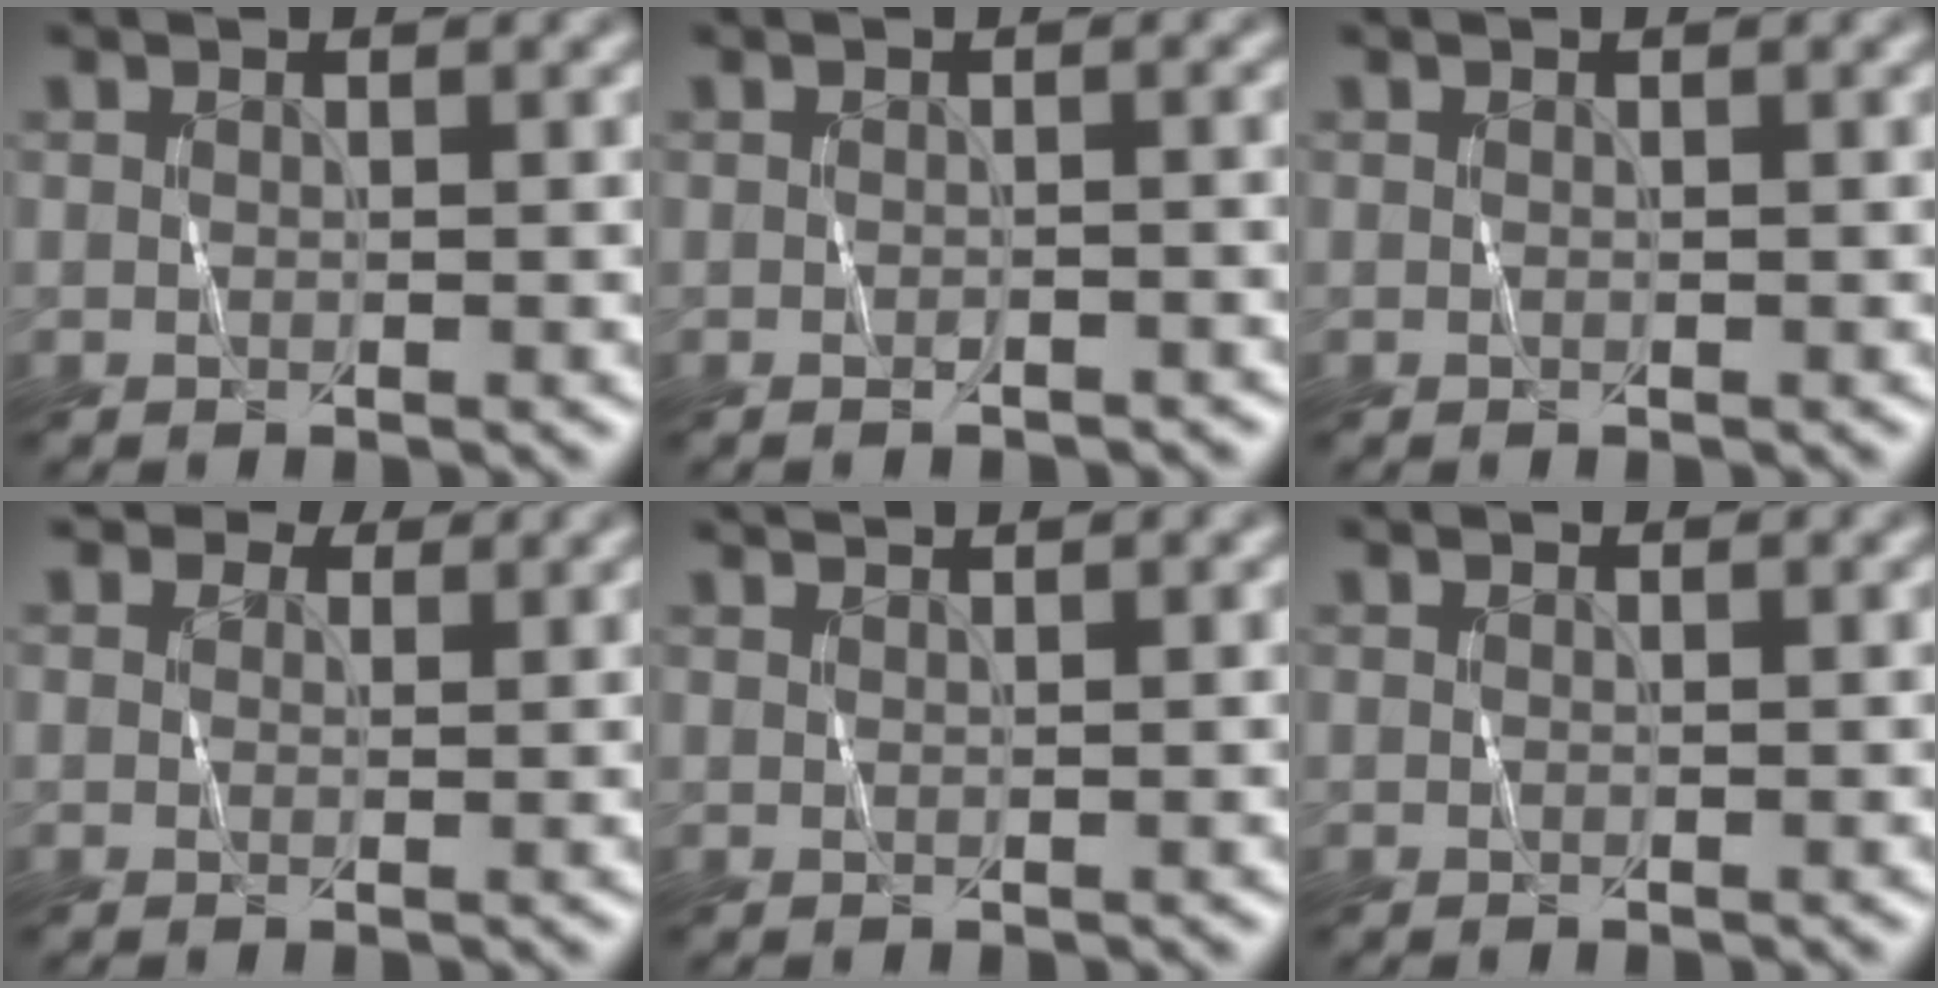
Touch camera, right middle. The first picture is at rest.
{"total": 1.1, "force": [-0.8, 0.1, 0.8], "torque": [-0.009, -0.002, -0.012]}
{"total": 0.0}
{"total": 2.7, "force": [1.9, 1.6, 1.1], "torque": [-0.025, 0.003, 0.023]}
{"total": 1.4, "force": [1.3, 0.1, 0.5], "torque": [-0.004, 0.001, 0.015]}
{"total": 0.0}